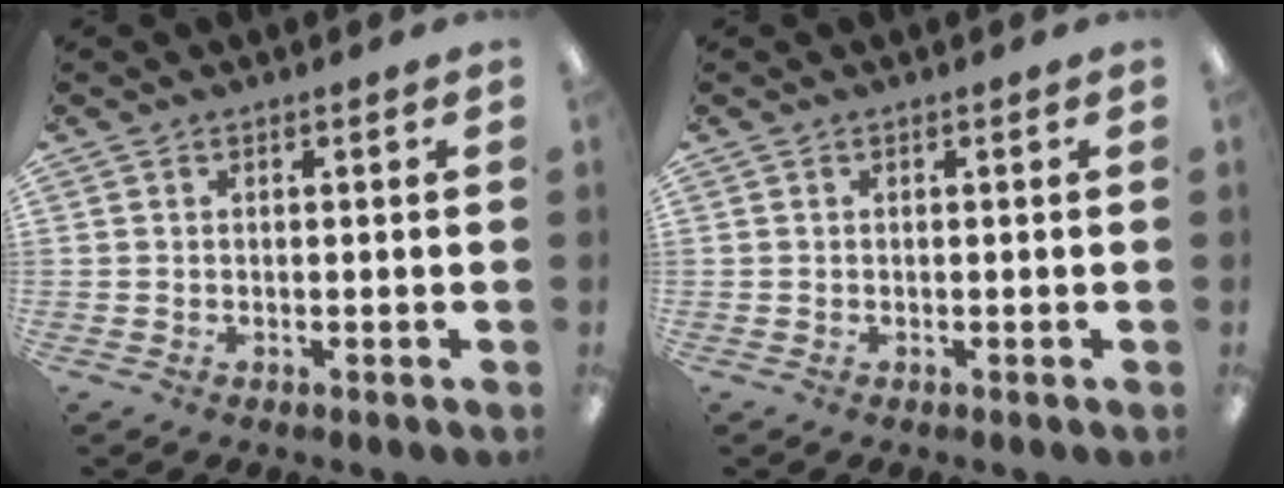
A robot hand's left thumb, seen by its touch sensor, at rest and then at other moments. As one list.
[{"total": 0.0}]